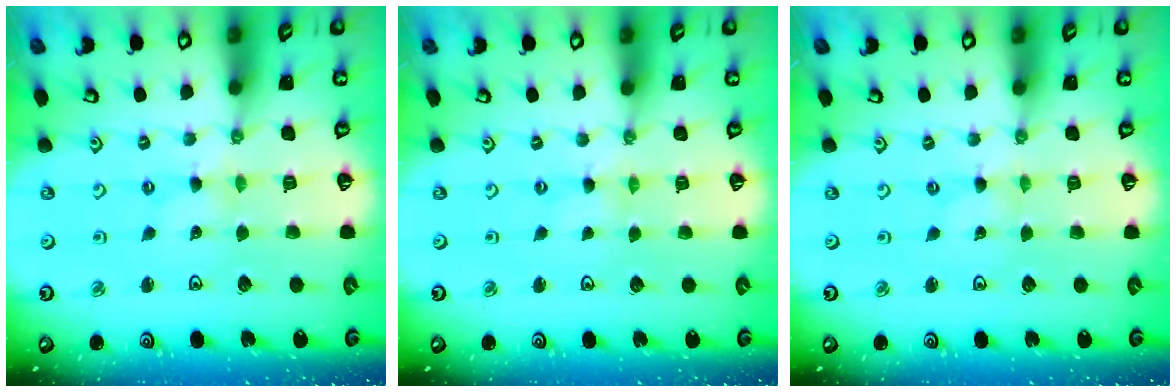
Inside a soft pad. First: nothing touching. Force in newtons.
{"total": 0.0}
{"total": 0.0}